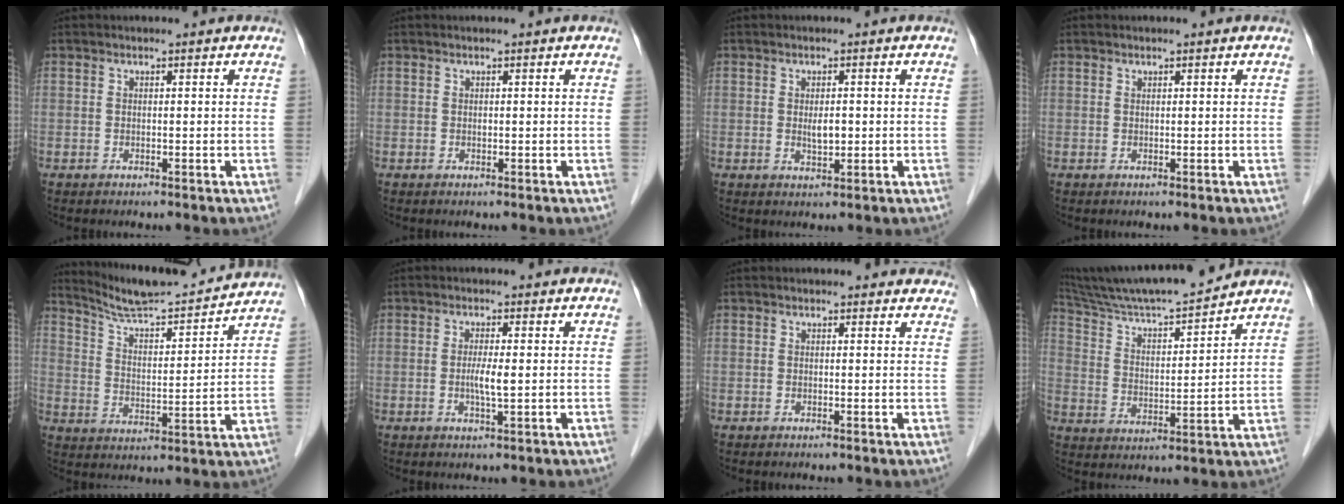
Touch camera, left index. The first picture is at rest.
{"total": 0.0}
{"total": 2.0, "force": [0.0, 0.8, 1.9], "torque": [-0.034, -0.001, 0.002]}
{"total": 0.0}
{"total": 14.7, "force": [14.1, -0.1, 4.1], "torque": [-0.076, 0.006, 0.221]}
{"total": 2.7, "force": [-0.1, 0.1, 2.6], "torque": [-0.053, -0.003, -0.003]}
{"total": 4.6, "force": [4.3, 1.4, 0.9], "torque": [0.002, 0.010, 0.033]}
{"total": 15.9, "force": [14.7, 0.1, 6.1], "torque": [-0.113, 0.004, 0.248]}